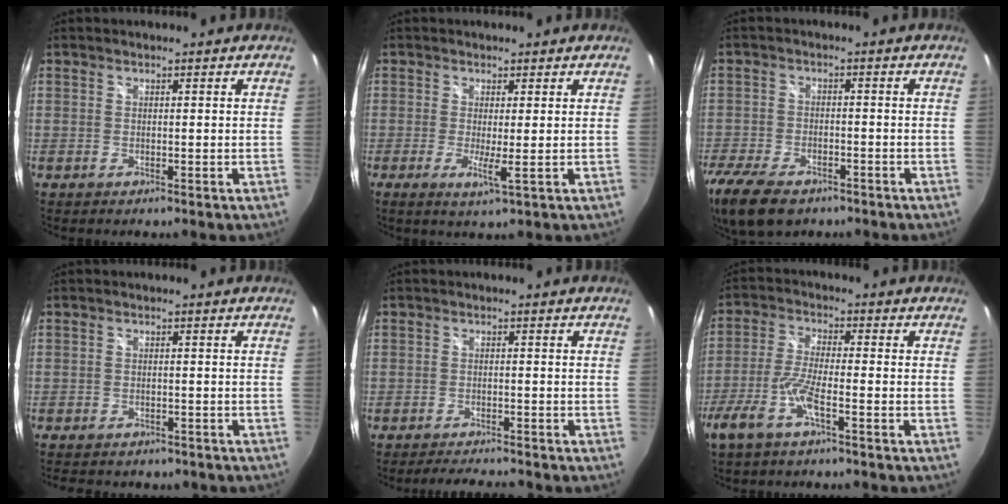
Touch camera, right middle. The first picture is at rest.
{"total": 3.0, "force": [-0.3, -0.3, 2.9], "torque": [-0.058, -0.009, -0.007]}
{"total": 13.8, "force": [-9.6, 6.7, 7.4], "torque": [-0.197, -0.037, -0.168]}
{"total": 7.5, "force": [-6.2, 3.0, 3.1], "torque": [-0.061, -0.014, -0.080]}
{"total": 5.2, "force": [-4.9, 0.3, 1.7], "torque": [-0.040, -0.003, -0.074]}
{"total": 8.1, "force": [-4.7, 1.0, 6.5], "torque": [-0.149, -0.005, -0.090]}